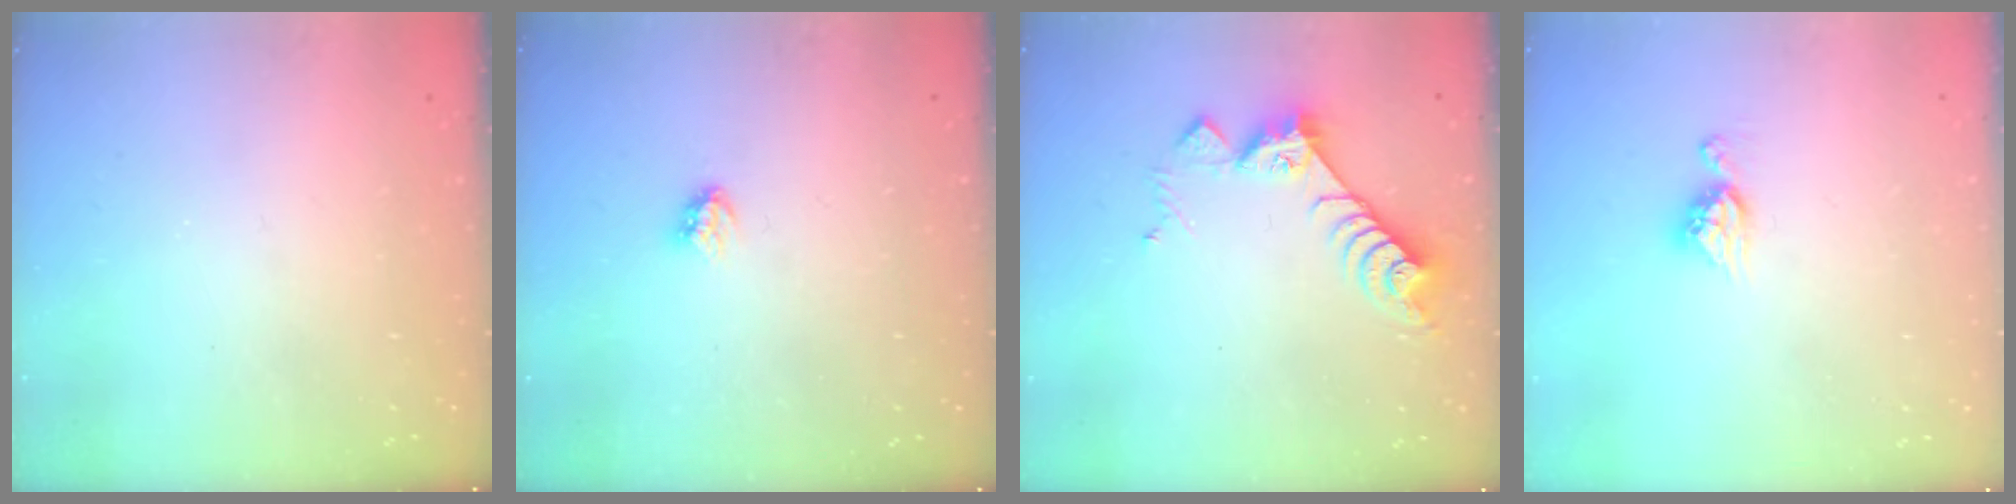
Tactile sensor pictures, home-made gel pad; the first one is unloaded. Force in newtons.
{"total": 2.9, "press": 2.9, "slide": 0.4}
{"total": 9.3, "press": 9.3, "slide": 0.8}
{"total": 7.7, "press": 7.6, "slide": 0.6}